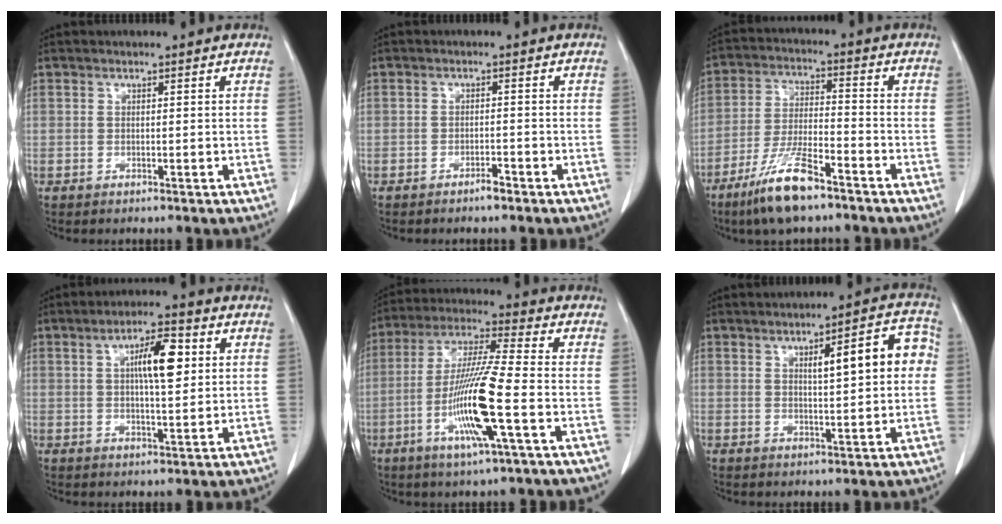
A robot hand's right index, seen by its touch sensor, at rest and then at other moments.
{"total": 1.6, "force": [-1.3, 0.2, 0.8], "torque": [-0.014, 0.000, -0.020]}
{"total": 10.6, "force": [-7.4, 1.8, 7.4], "torque": [-0.151, -0.022, -0.138]}
{"total": 7.6, "force": [2.0, 1.8, 7.1], "torque": [-0.120, 0.009, 0.033]}
{"total": 13.3, "force": [-4.0, -0.1, 12.7], "torque": [-0.254, -0.011, -0.080]}
{"total": 9.1, "force": [1.8, 2.0, 8.7], "torque": [-0.114, 0.024, 0.025]}